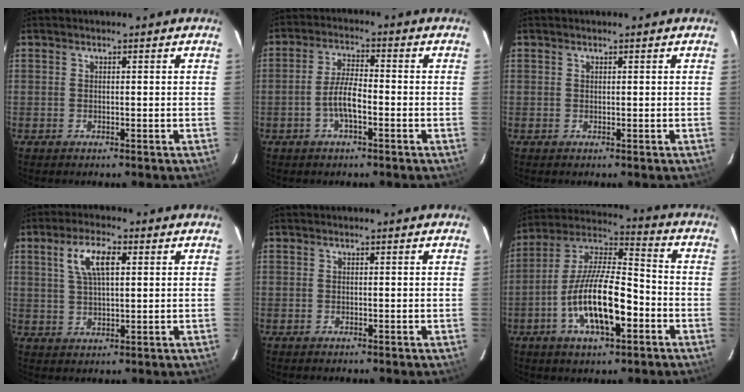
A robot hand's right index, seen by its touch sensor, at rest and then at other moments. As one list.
[{"total": 5.3, "force": [-2.0, 1.4, 4.7], "torque": [-0.097, 0.008, -0.038]}, {"total": 0.0}, {"total": 7.1, "force": [2.6, 2.6, 6.1], "torque": [-0.118, 0.011, 0.050]}, {"total": 0.0}, {"total": 16.3, "force": [-5.7, 5.4, 14.3], "torque": [-0.275, -0.001, -0.104]}]